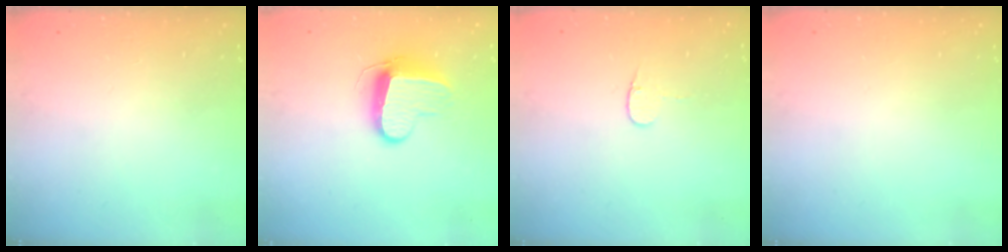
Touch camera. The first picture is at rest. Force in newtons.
{"total": 9.7, "press": 9.7, "slide": 0.4}
{"total": 3.7, "press": 3.7, "slide": 0.4}
{"total": 0.0}